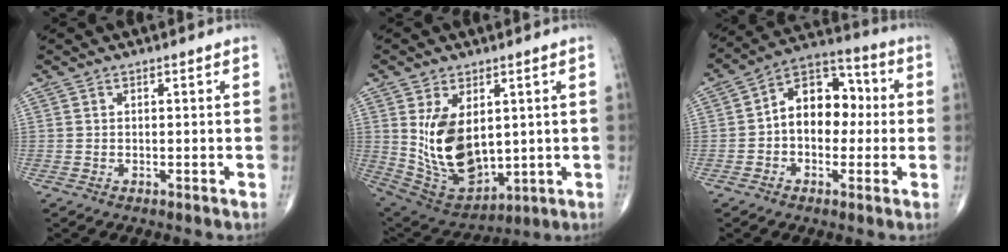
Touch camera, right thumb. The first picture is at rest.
{"total": 15.4, "force": [1.9, 9.3, 12.1], "torque": [-0.193, -0.019, 0.066]}
{"total": 12.3, "force": [0.0, 8.5, 8.9], "torque": [-0.100, 0.043, -0.014]}